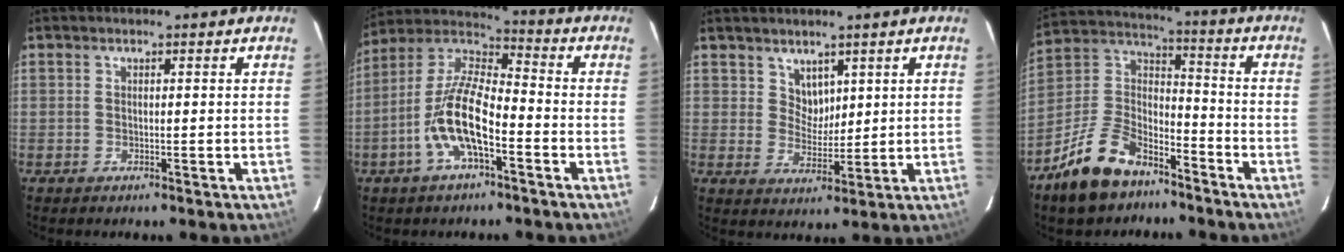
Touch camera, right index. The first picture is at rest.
{"total": 13.0, "force": [-5.2, 4.3, 11.1], "torque": [-0.232, 0.002, -0.106]}
{"total": 3.9, "force": [2.6, 2.9, 0.9], "torque": [-0.006, 0.003, 0.051]}
{"total": 16.1, "force": [-10.5, 8.5, 8.7], "torque": [-0.188, 0.024, -0.179]}